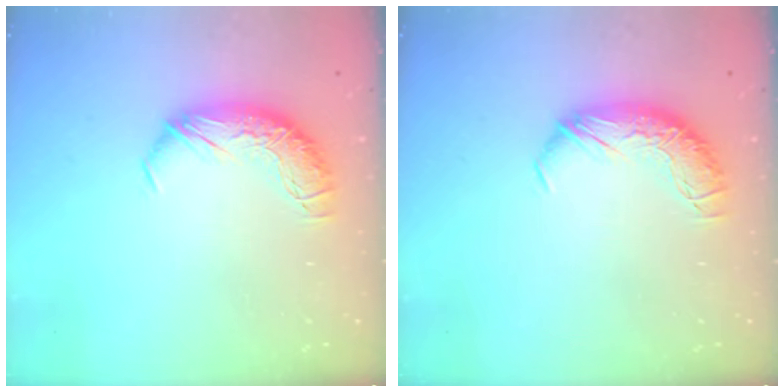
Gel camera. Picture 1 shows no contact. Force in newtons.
{"total": 0.0}